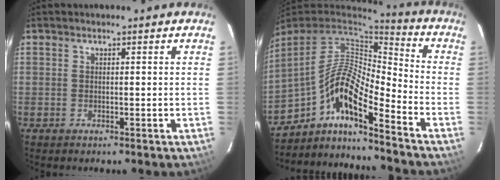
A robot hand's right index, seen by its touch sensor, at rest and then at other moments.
{"total": 12.1, "force": [-7.8, 2.2, 9.0], "torque": [-0.162, 0.001, -0.158]}